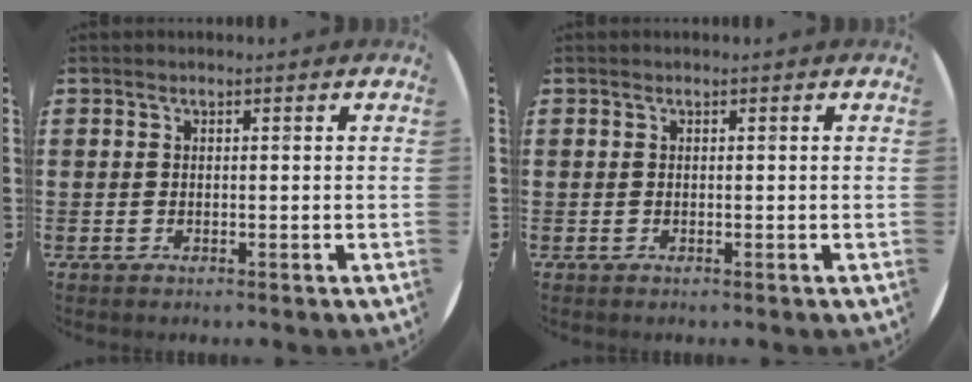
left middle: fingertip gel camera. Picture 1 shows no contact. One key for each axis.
{"total": 0.0}